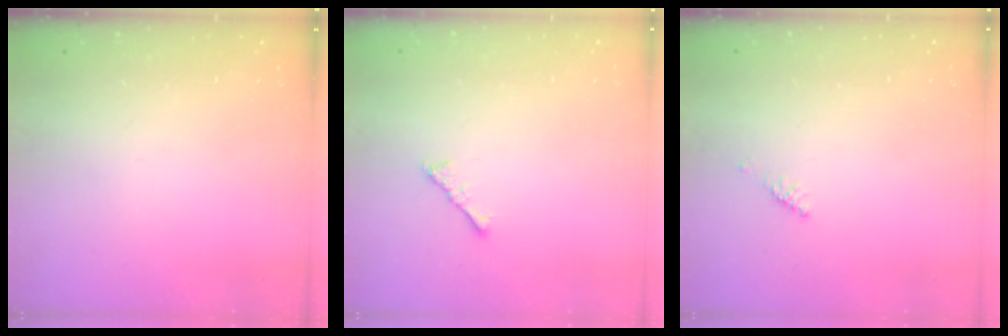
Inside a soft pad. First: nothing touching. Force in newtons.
{"total": 2.1, "press": 2.1, "slide": 0.5}
{"total": 2.4, "press": 2.3, "slide": 0.7}